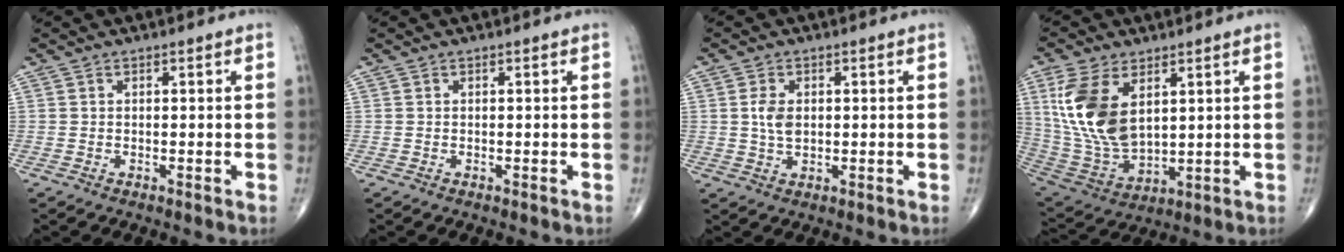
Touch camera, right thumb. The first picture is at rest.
{"total": 0.0}
{"total": 3.9, "force": [0.6, 2.4, 3.0], "torque": [-0.057, -0.004, 0.013]}
{"total": 15.9, "force": [5.1, 8.7, 12.3], "torque": [-0.248, -0.021, 0.116]}